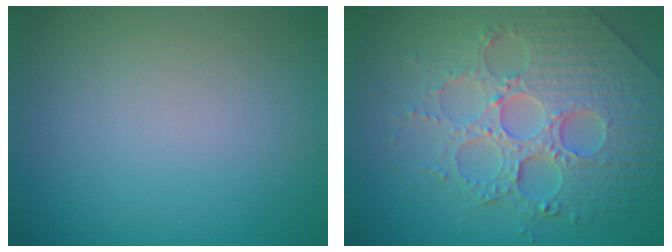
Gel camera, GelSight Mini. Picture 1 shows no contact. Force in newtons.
{"total": 7.1, "press": 5.9, "slide": 4.0}